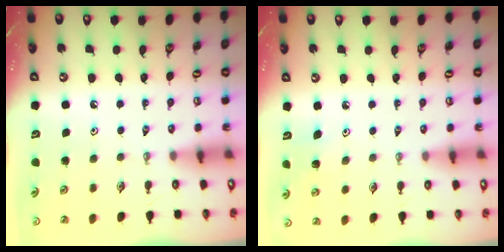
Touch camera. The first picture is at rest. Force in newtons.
{"total": 4.6, "press": 4.4, "slide": 1.2}